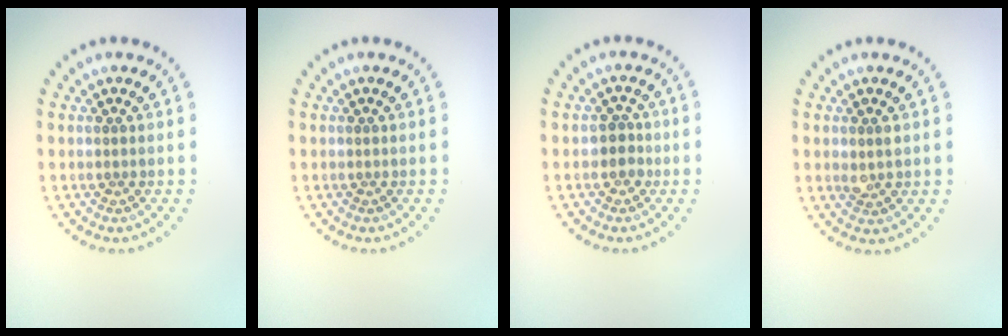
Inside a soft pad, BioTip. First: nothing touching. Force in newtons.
{"total": 0.0}
{"total": 1.7, "press": 1.5, "slide": 0.8}
{"total": 1.5, "press": 1.5, "slide": 0.4}